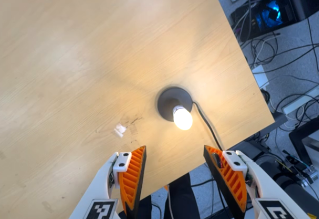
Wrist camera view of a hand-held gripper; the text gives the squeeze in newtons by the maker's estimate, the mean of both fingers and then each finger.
{"total": 0.0}